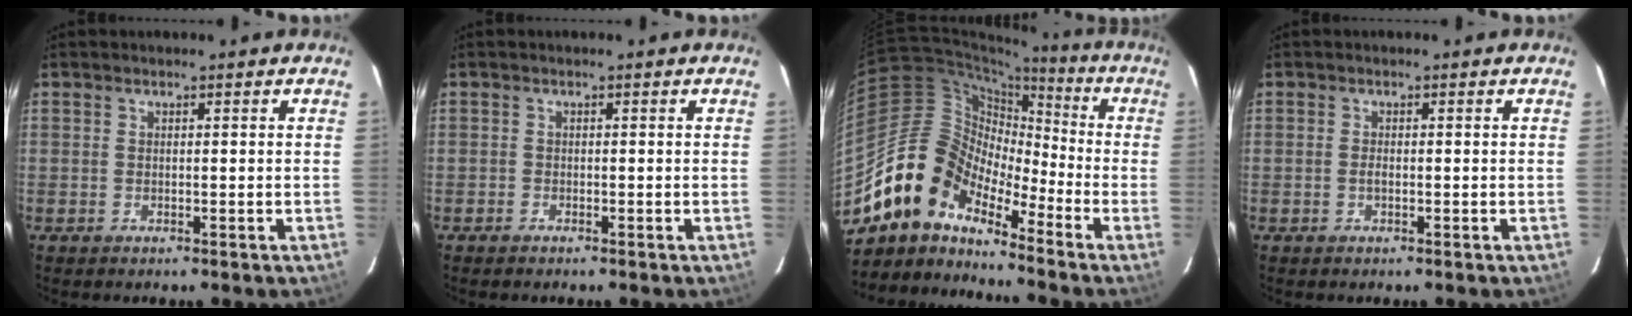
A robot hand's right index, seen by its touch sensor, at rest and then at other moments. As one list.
[{"total": 0.7, "force": [-0.6, 0.3, 0.0], "torque": [-0.005, 0.001, -0.014]}, {"total": 13.4, "force": [-10.8, 6.1, 5.1], "torque": [-0.088, 0.023, -0.221]}, {"total": 0.9, "force": [-0.3, 0.3, 0.7], "torque": [-0.015, -0.001, -0.006]}]